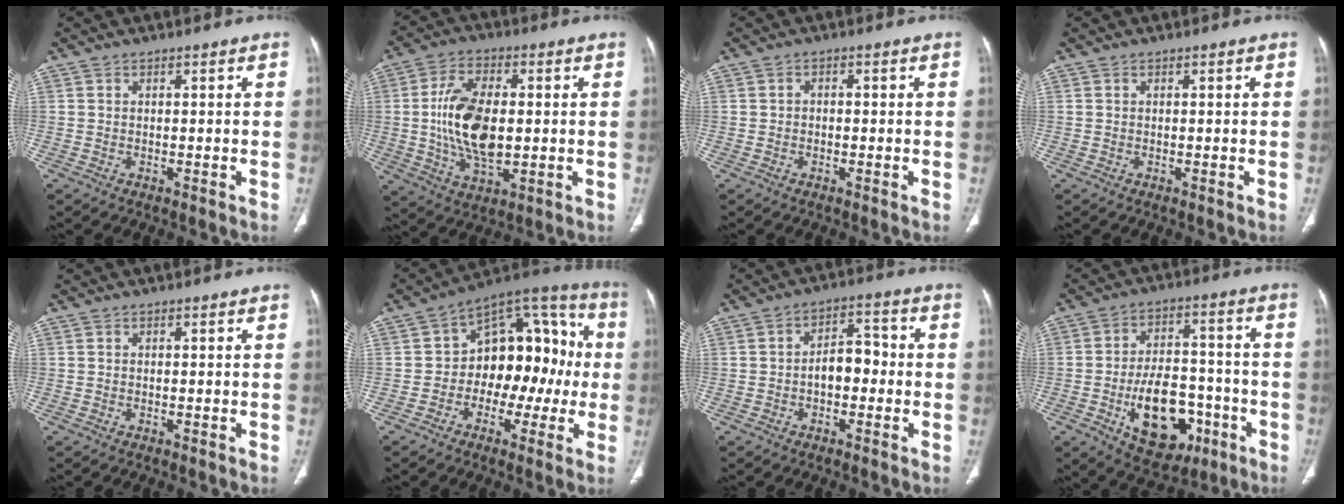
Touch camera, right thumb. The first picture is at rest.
{"total": 14.4, "force": [0.2, 7.7, 12.2], "torque": [-0.224, -0.002, 0.008]}
{"total": 1.0, "force": [-0.2, 0.8, 0.5], "torque": [-0.003, 0.003, -0.006]}
{"total": 0.0}
{"total": 0.0}
{"total": 17.5, "force": [-0.9, 11.4, 13.2], "torque": [-0.123, 0.060, -0.022]}
{"total": 6.5, "force": [-1.1, 4.1, 5.0], "torque": [-0.057, 0.030, -0.025]}
{"total": 17.2, "force": [-6.2, 10.4, 12.3], "torque": [-0.151, 0.037, -0.083]}